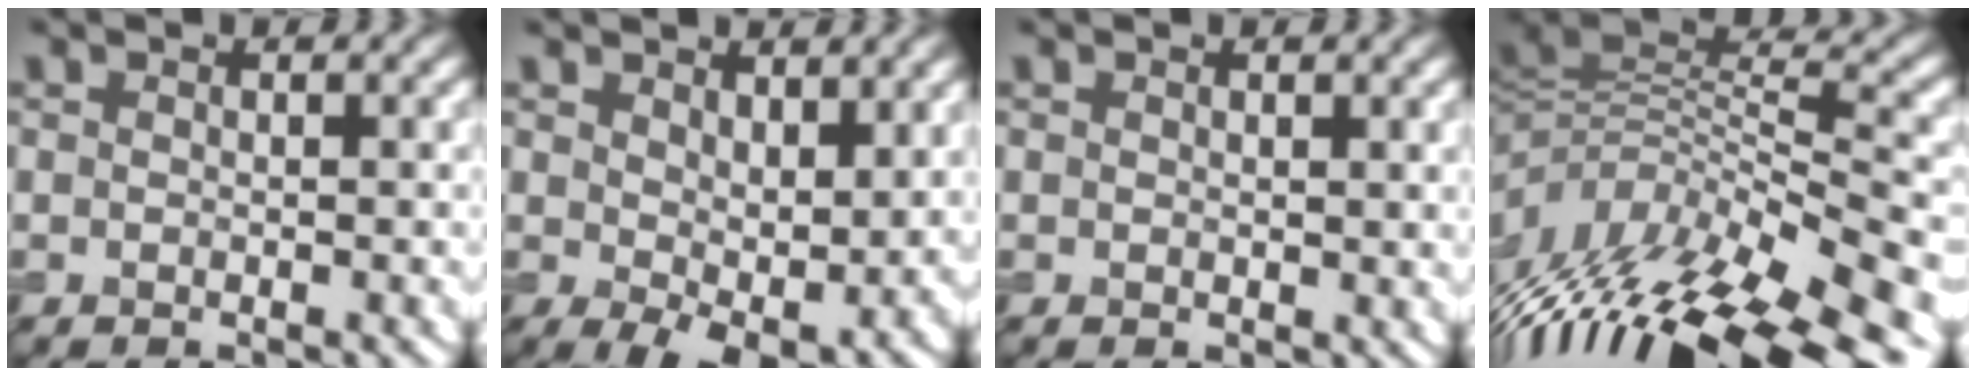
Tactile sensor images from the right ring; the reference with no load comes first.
{"total": 6.5, "force": [0.8, 3.4, 5.4], "torque": [-0.096, -0.018, 0.024]}
{"total": 0.6, "force": [0.4, 0.3, 0.3], "torque": [-0.004, -0.001, 0.008]}
{"total": 15.0, "force": [-7.0, 5.2, 12.3], "torque": [-0.239, 0.003, -0.114]}